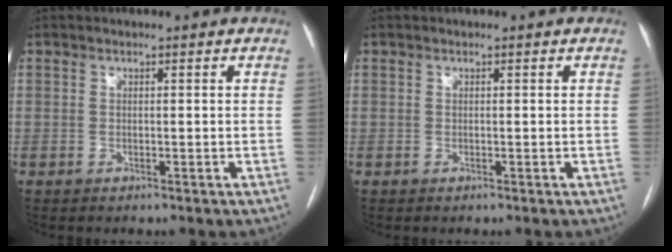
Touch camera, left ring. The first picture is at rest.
{"total": 0.0}